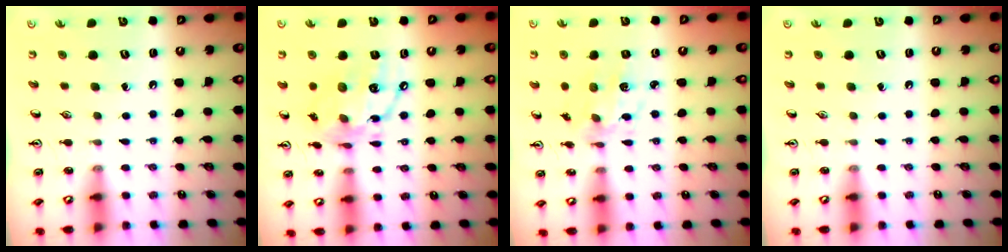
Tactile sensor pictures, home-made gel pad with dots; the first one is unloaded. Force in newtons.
{"total": 14.4, "press": 14.3, "slide": 1.0}
{"total": 5.2, "press": 5.2, "slide": 0.2}
{"total": 0.0}